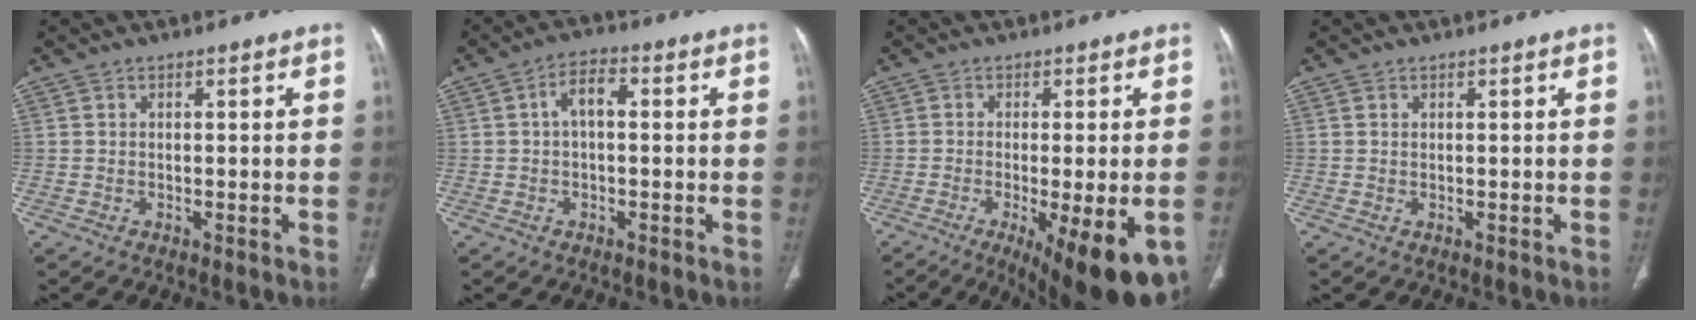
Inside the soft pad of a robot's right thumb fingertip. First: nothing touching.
{"total": 4.7, "force": [0.4, 2.4, 4.0], "torque": [-0.069, 0.017, 0.002]}
{"total": 16.4, "force": [-7.3, 4.6, 14.0], "torque": [-0.156, -0.017, -0.096]}
{"total": 0.0}